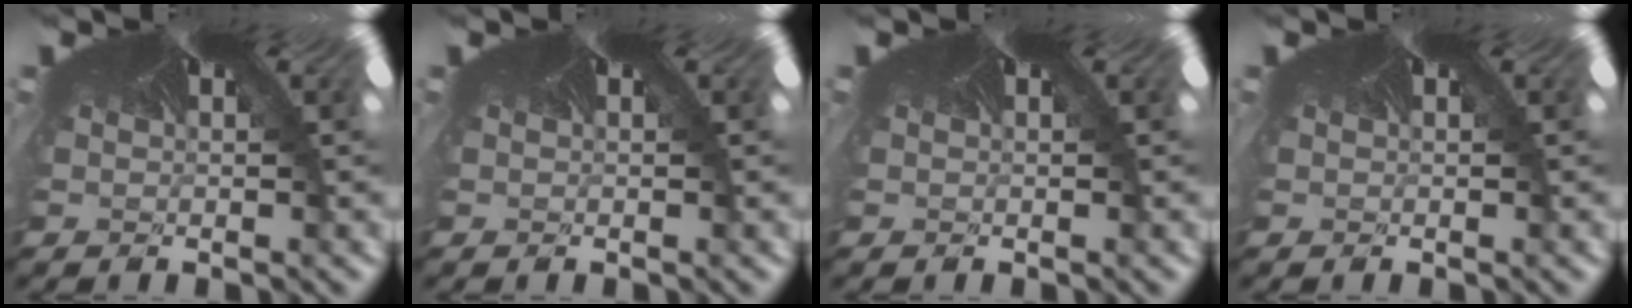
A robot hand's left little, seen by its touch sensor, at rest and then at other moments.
{"total": 0.0}
{"total": 0.0}
{"total": 0.0}